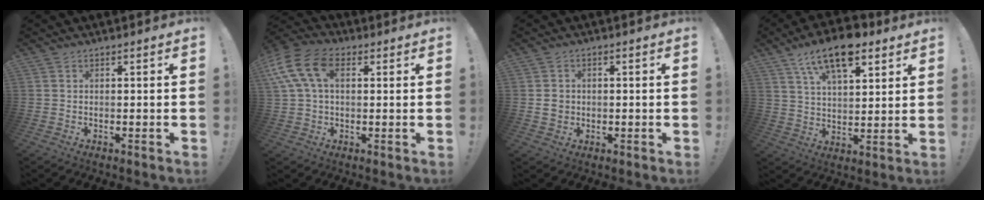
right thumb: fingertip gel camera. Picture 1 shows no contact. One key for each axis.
{"total": 14.5, "fx": 4.1, "fy": 9.2, "fz": 10.4, "tx": -0.214, "ty": 0.003, "tz": 0.079}
{"total": 3.3, "fx": -0.3, "fy": 2.9, "fz": 1.6, "tx": -0.014, "ty": 0.002, "tz": -0.005}
{"total": 14.5, "fx": 8.9, "fy": 6.6, "fz": 9.4, "tx": -0.163, "ty": -0.033, "tz": 0.158}